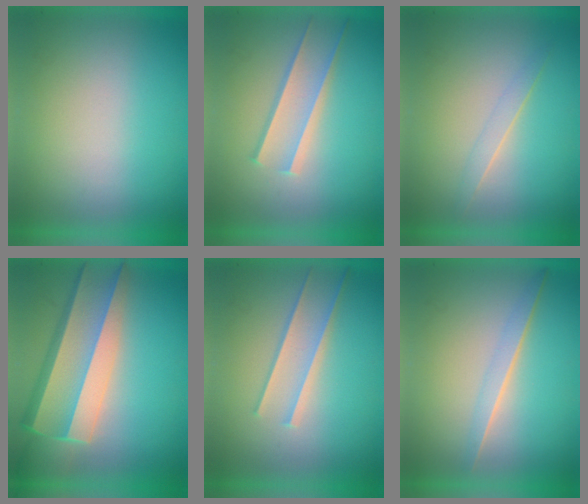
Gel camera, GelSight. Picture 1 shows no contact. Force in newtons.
{"total": 1.6}
{"total": 1.1}
{"total": 7.7}
{"total": 1.5}
{"total": 1.3}